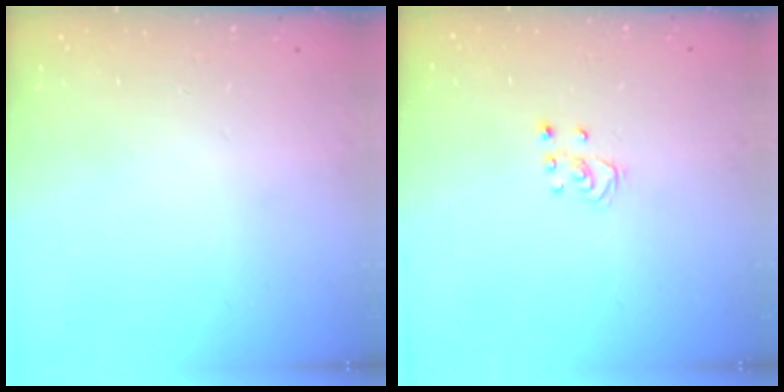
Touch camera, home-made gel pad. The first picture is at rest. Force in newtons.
{"total": 2.5, "press": 2.5, "slide": 0.2}